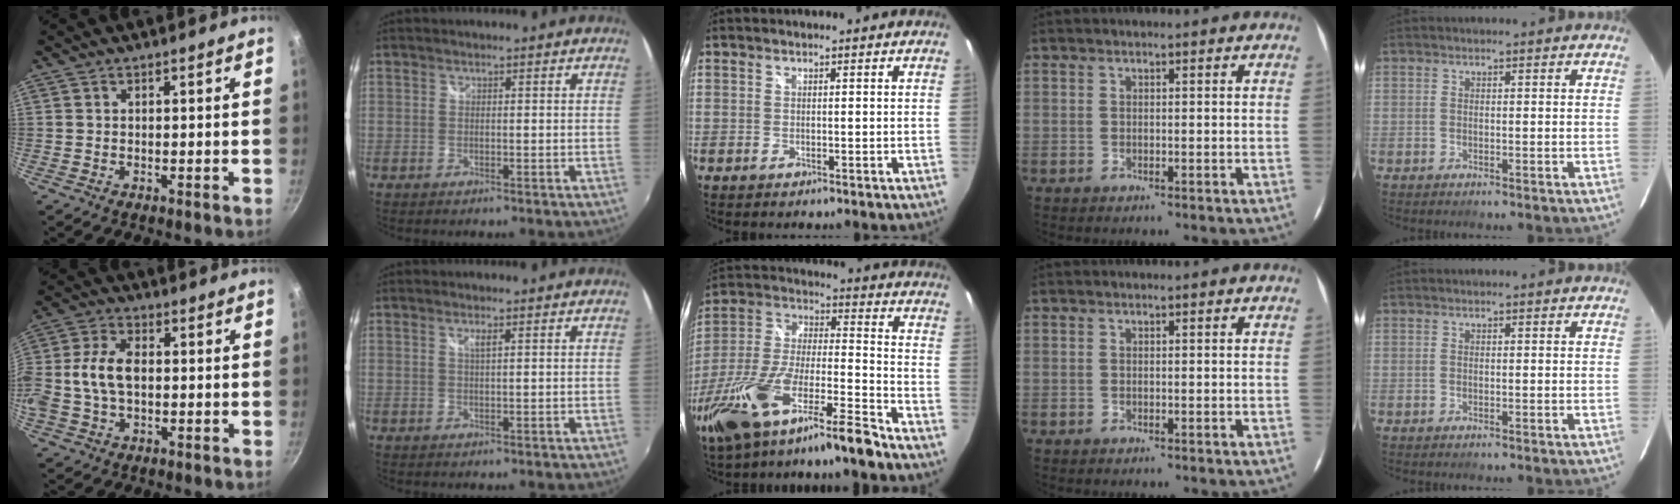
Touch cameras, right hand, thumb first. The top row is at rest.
{"thumb": {"total": 9.6, "force": [-0.4, 6.0, 7.5], "torque": [-0.149, 0.024, -0.018]}, "index": {"total": 1.3, "force": [0.6, 0.0, 1.1], "torque": [-0.020, 0.000, 0.010]}, "middle": {"total": 19.2, "force": [-13.5, 2.7, 13.3], "torque": [-0.272, -0.022, -0.249]}}